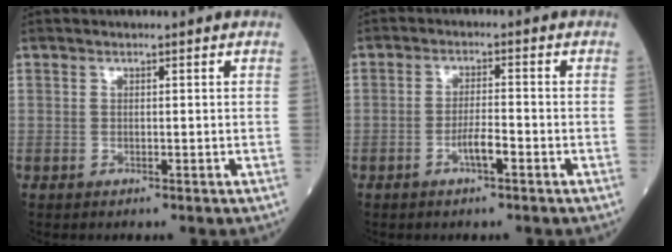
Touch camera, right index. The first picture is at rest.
{"total": 3.2, "force": [-1.7, 0.4, 2.6], "torque": [-0.048, 0.002, -0.032]}